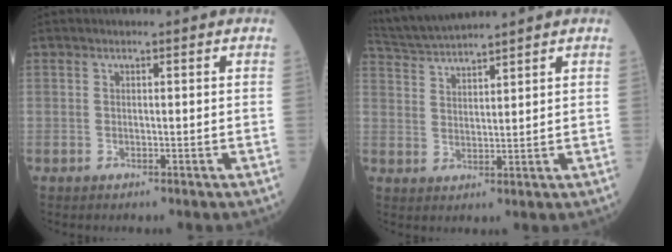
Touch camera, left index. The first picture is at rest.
{"total": 6.6, "force": [6.3, -1.1, 1.6], "torque": [-0.043, 0.018, 0.128]}